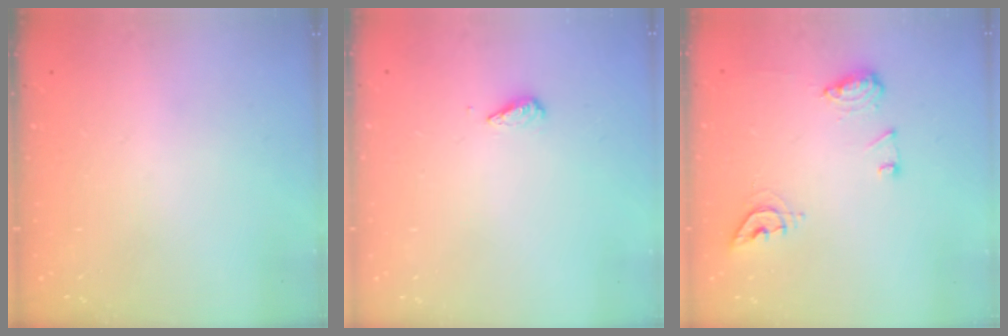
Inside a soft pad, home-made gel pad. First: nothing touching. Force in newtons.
{"total": 2.9, "press": 2.9, "slide": 0.4}
{"total": 10.5, "press": 10.5, "slide": 0.7}